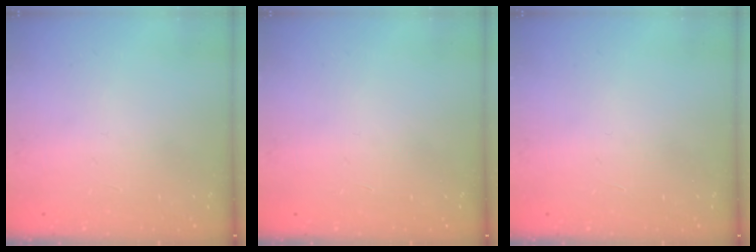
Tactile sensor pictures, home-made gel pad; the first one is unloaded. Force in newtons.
{"total": 0.0}
{"total": 0.0}